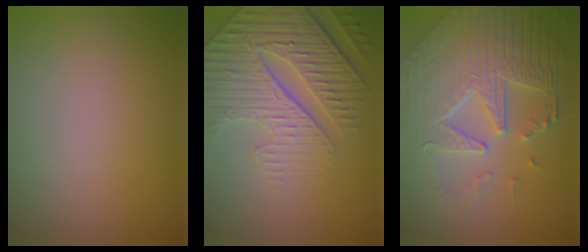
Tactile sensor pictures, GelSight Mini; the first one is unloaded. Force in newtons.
{"total": 6.1, "press": 5.2, "slide": 3.2}
{"total": 8.1, "press": 6.0, "slide": 5.4}